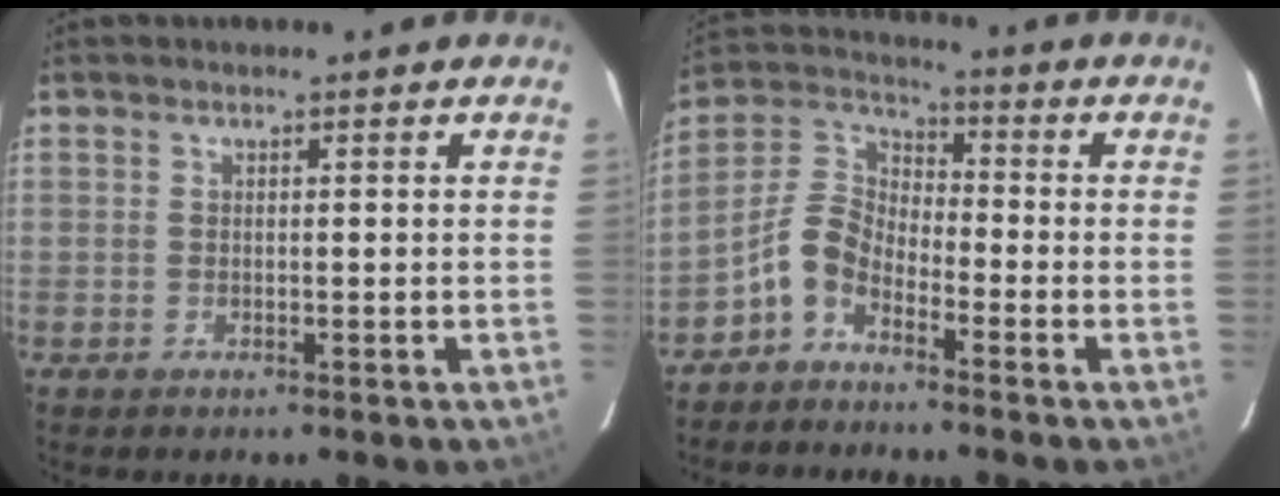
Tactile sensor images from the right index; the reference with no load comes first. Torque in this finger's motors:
{"motor_torque": [0.80, -0.55, 0.20, 0.04]}